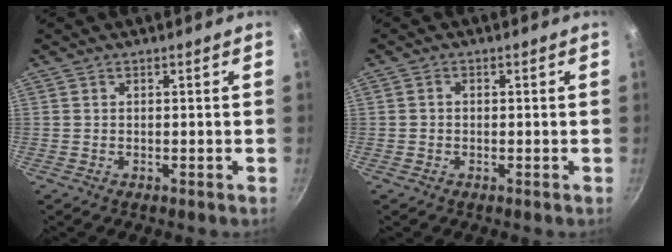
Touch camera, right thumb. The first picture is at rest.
{"total": 1.0, "force": [-0.2, 0.8, 0.5], "torque": [-0.009, 0.005, -0.004]}